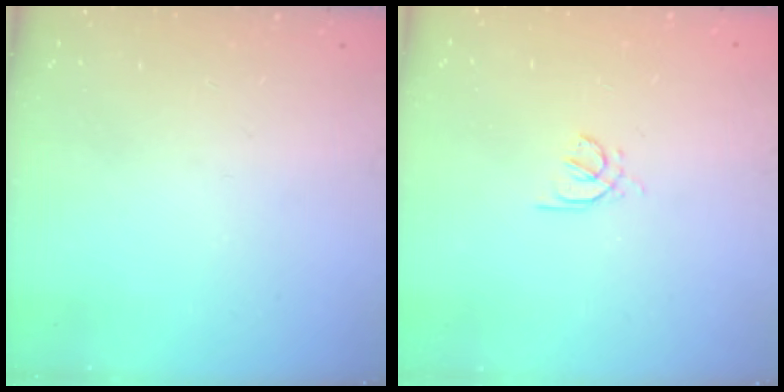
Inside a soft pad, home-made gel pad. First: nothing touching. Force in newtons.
{"total": 2.0, "press": 1.9, "slide": 0.5}